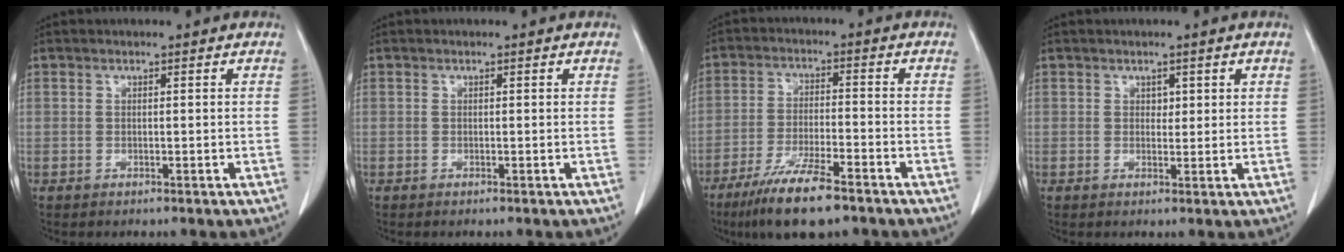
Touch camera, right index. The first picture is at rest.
{"total": 0.0}
{"total": 10.9, "force": [-7.7, 1.6, 7.5], "torque": [-0.138, -0.026, -0.130]}
{"total": 1.5, "force": [0.7, 1.1, 0.8], "torque": [-0.005, -0.004, 0.011]}